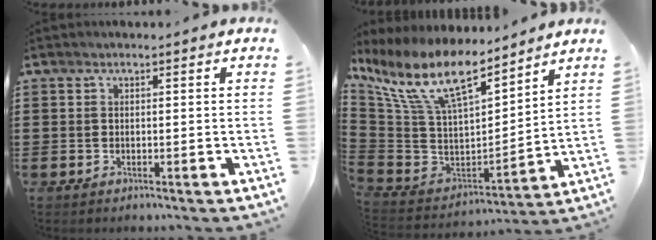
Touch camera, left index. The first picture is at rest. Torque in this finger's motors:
{"motor_torque": [1.24, -0.90, 0.98, 0.21]}